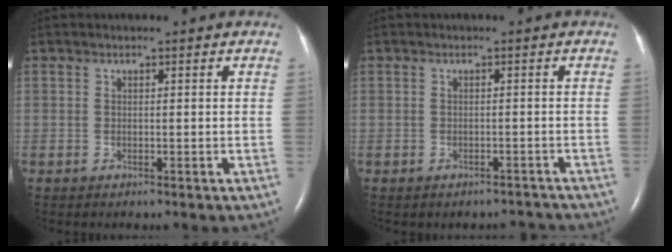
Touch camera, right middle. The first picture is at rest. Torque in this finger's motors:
{"motor_torque": [0.04, -0.04, 0.05, 0.02]}